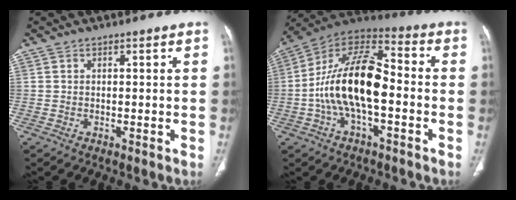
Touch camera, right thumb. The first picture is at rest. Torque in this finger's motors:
{"motor_torque": [2.41, 2.60, 1.40, -0.85, 0.22]}